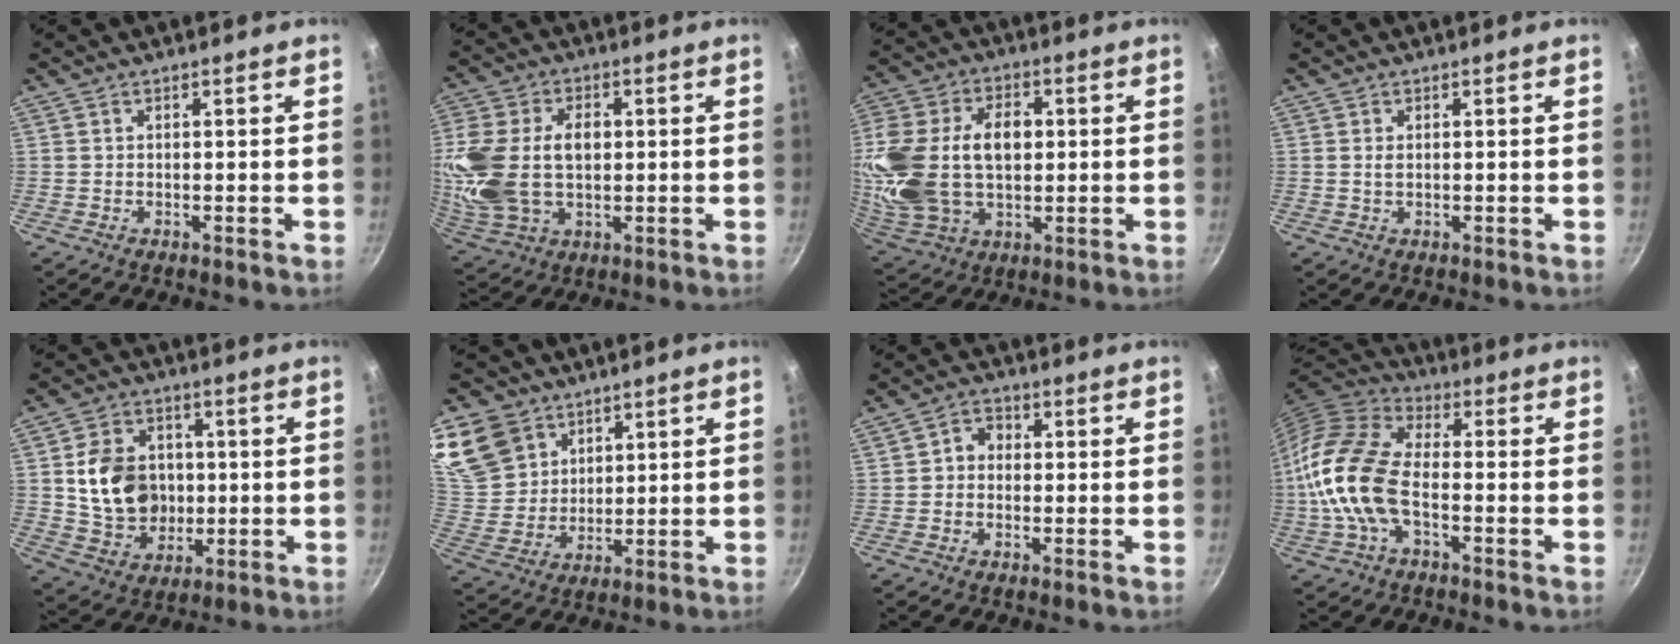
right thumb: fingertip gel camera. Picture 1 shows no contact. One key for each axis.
{"total": 18.9, "fx": 1.5, "fy": 12.6, "fz": 14.0, "tx": -0.295, "ty": 0.004, "tz": 0.033}
{"total": 24.7, "fx": 2.3, "fy": 16.5, "fz": 18.2, "tx": -0.379, "ty": 0.022, "tz": 0.046}
{"total": 1.1, "fx": 0.2, "fy": 0.6, "fz": 0.9, "tx": -0.018, "ty": 0.001, "tz": 0.004}
{"total": 13.8, "fx": 0.7, "fy": 11.3, "fz": 7.9, "tx": -0.112, "ty": 0.006, "tz": 0.022}
{"total": 15.1, "fx": 8.5, "fy": 11.2, "fz": 5.5, "tx": -0.098, "ty": -0.030, "tz": 0.172}
{"total": 4.0, "fx": 0.0, "fy": 3.4, "fz": 2.1, "tx": -0.014, "ty": 0.008, "tz": -0.011}
{"total": 15.1, "fx": -2.8, "fy": 8.1, "fz": 12.4, "tx": -0.237, "ty": 0.033, "tz": -0.070}